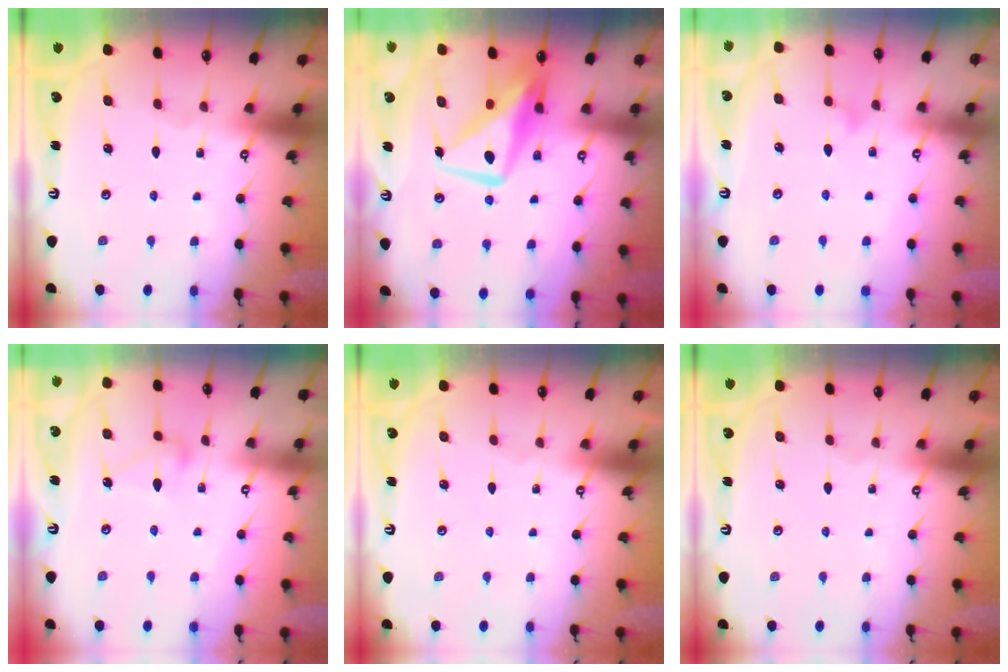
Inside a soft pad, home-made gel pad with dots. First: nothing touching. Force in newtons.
{"total": 9.8, "press": 9.7, "slide": 1.3}
{"total": 6.9, "press": 6.9, "slide": 0.4}
{"total": 7.8, "press": 7.8, "slide": 0.3}
{"total": 0.0}
{"total": 0.0}